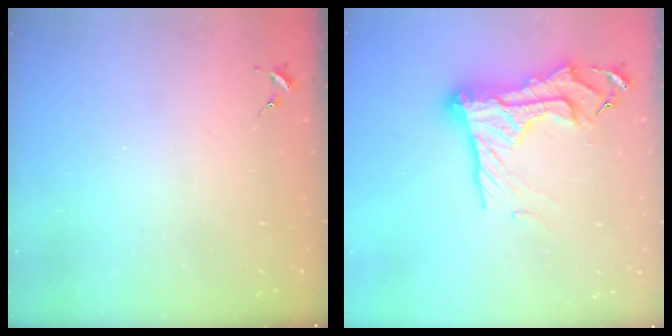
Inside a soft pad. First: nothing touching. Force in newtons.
{"total": 21.4, "press": 21.3, "slide": 1.9}